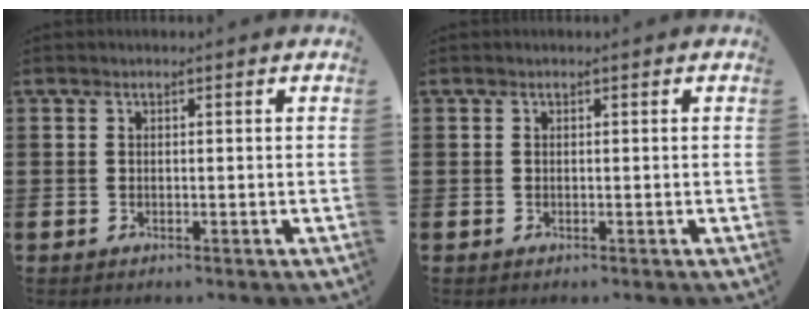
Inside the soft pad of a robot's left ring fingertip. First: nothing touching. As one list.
[{"total": 0.0}]